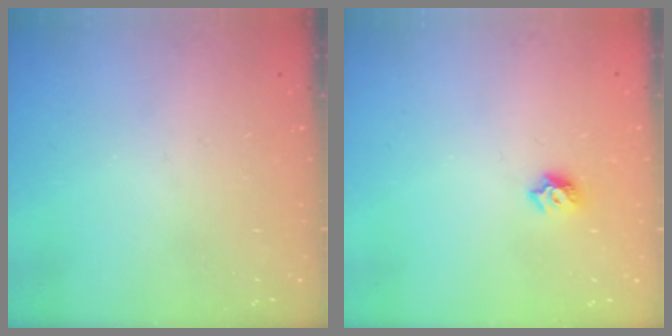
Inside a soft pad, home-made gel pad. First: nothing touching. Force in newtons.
{"total": 6.9, "press": 6.8, "slide": 0.9}